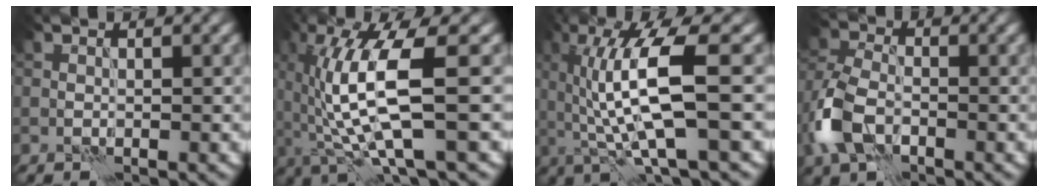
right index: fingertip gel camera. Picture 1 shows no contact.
{"total": 8.5, "force": [-0.6, 1.8, 8.3], "torque": [-0.171, 0.004, -0.008]}
{"total": 8.6, "force": [0.4, 1.9, 8.4], "torque": [-0.153, 0.000, 0.014]}
{"total": 6.2, "force": [-2.7, 3.7, 4.1], "torque": [-0.103, 0.002, -0.068]}